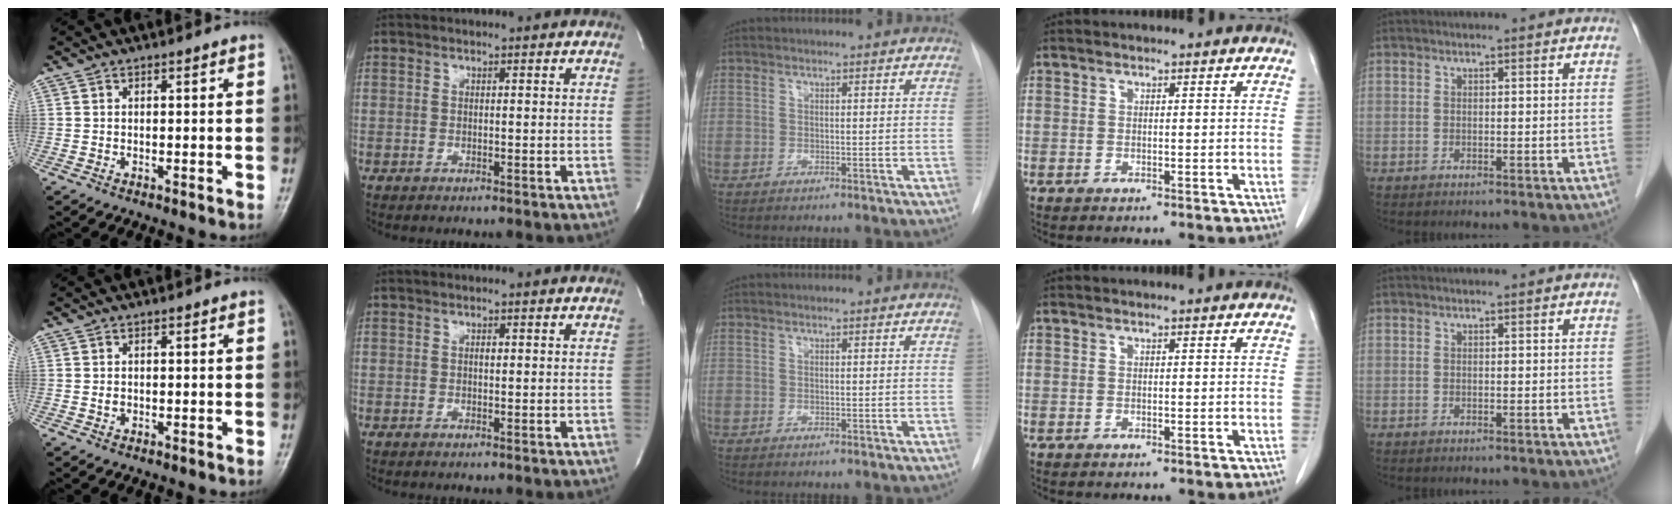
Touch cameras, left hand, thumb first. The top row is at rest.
{"thumb": {"total": 0.9, "force": [0.0, 0.7, 0.5], "torque": [-0.007, 0.001, 0.001]}, "index": {"total": 0.7, "force": [0.1, 0.3, 0.6], "torque": [-0.012, 0.001, 0.000]}}